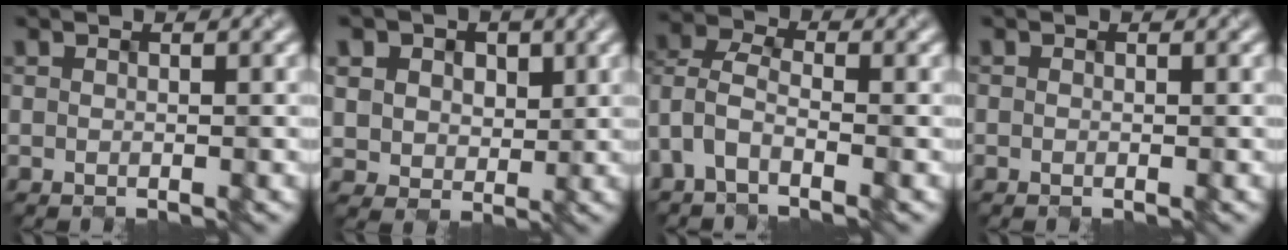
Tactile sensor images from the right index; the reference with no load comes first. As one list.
[{"total": 5.8, "force": [2.3, 4.7, 2.3], "torque": [-0.075, 0.009, 0.038]}, {"total": 3.8, "force": [-2.1, 1.9, 2.5], "torque": [-0.060, 0.011, -0.056]}, {"total": 0.0}]